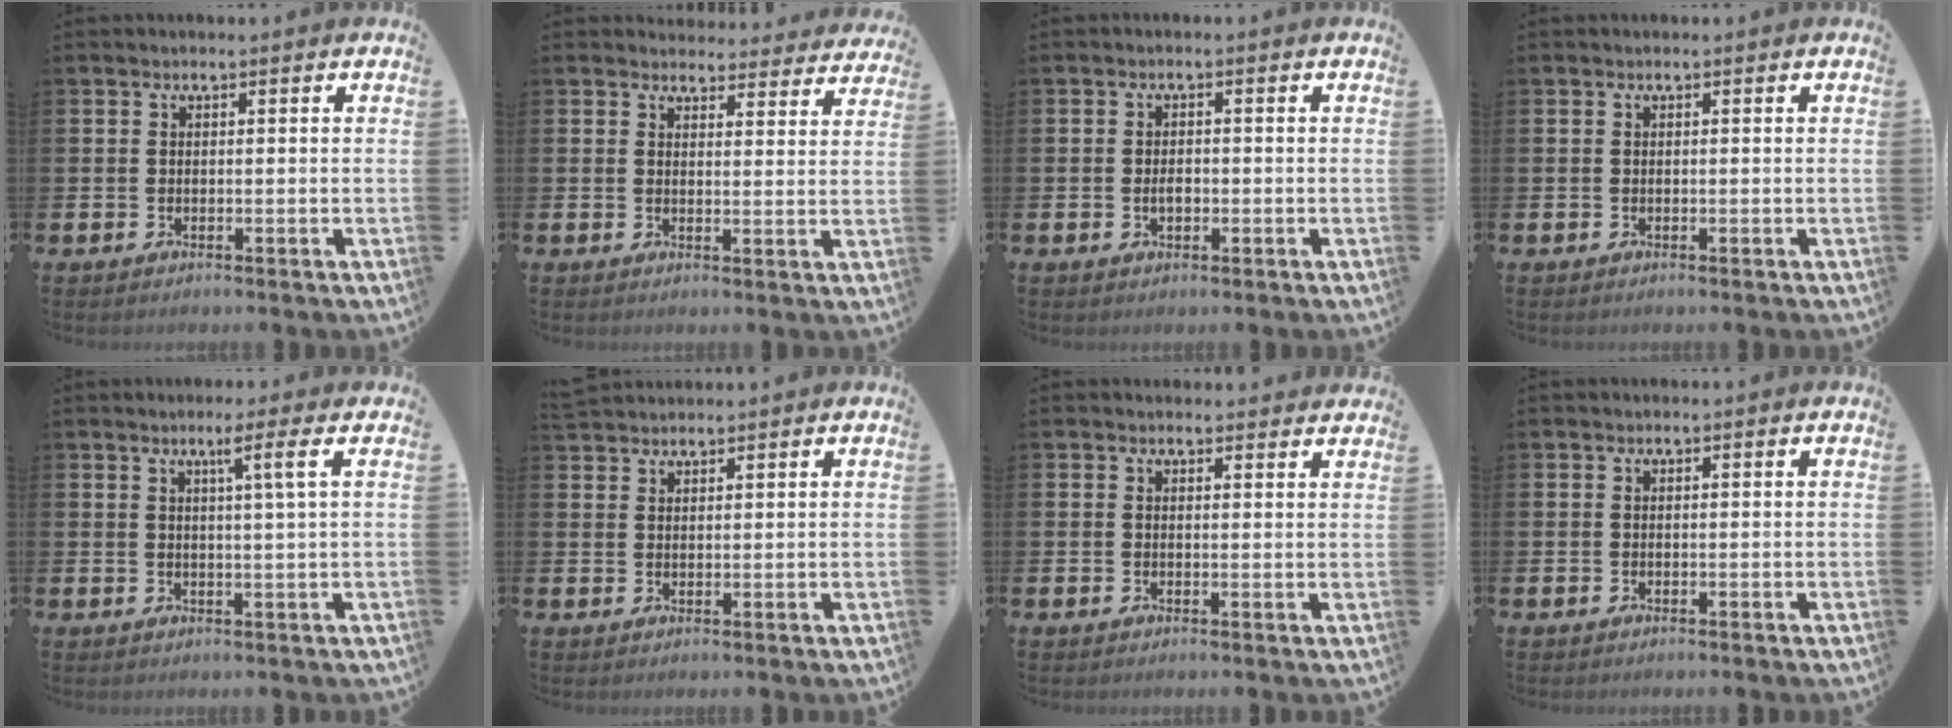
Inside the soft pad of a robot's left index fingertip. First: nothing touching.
{"total": 3.7, "force": [3.6, 0.9, -0.1], "torque": [0.008, -0.027, 0.063]}
{"total": 1.7, "force": [-0.3, 1.0, 1.3], "torque": [-0.009, -0.002, -0.010]}
{"total": 0.0}
{"total": 3.3, "force": [1.5, -0.4, 2.9], "torque": [-0.049, -0.006, 0.020]}
{"total": 2.1, "force": [2.0, 0.4, -0.1], "torque": [-0.003, -0.004, 0.039]}
{"total": 1.4, "force": [1.3, 0.3, -0.1], "torque": [0.014, -0.007, 0.022]}
{"total": 0.0}